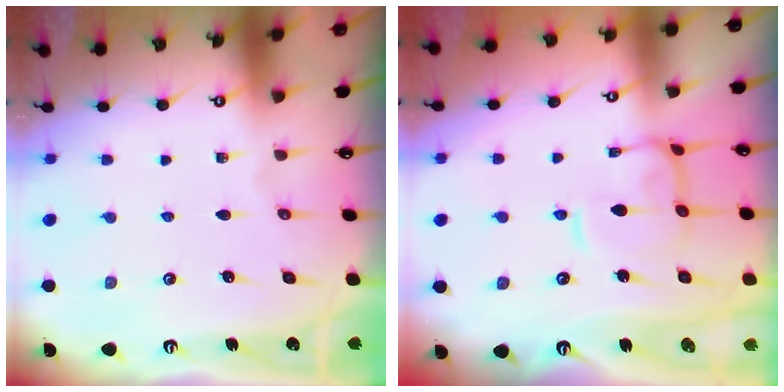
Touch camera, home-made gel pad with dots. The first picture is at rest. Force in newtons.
{"total": 6.1, "press": 6.1, "slide": 0.9}